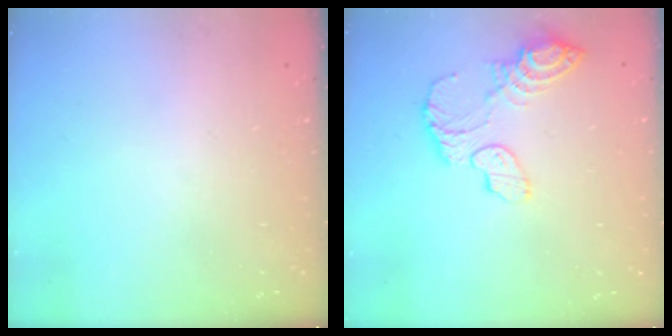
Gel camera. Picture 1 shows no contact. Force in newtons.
{"total": 12.2, "press": 12.1, "slide": 1.1}